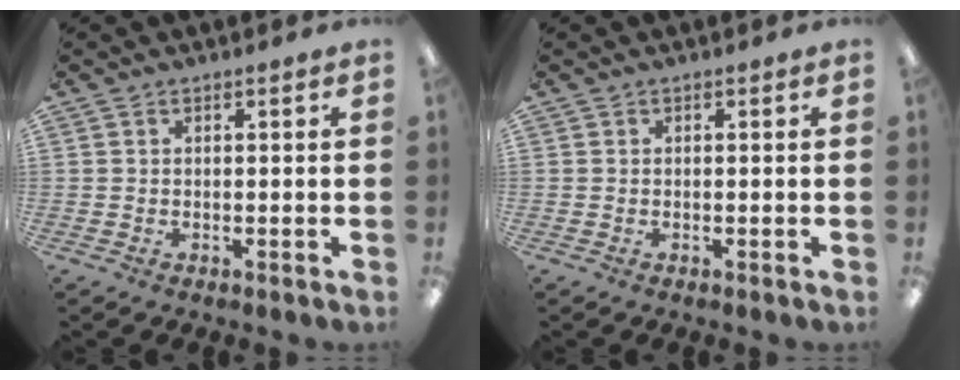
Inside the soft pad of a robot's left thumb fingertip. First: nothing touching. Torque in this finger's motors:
{"motor_torque": [0.00, 0.00, -0.26, 0.06, 0.00]}